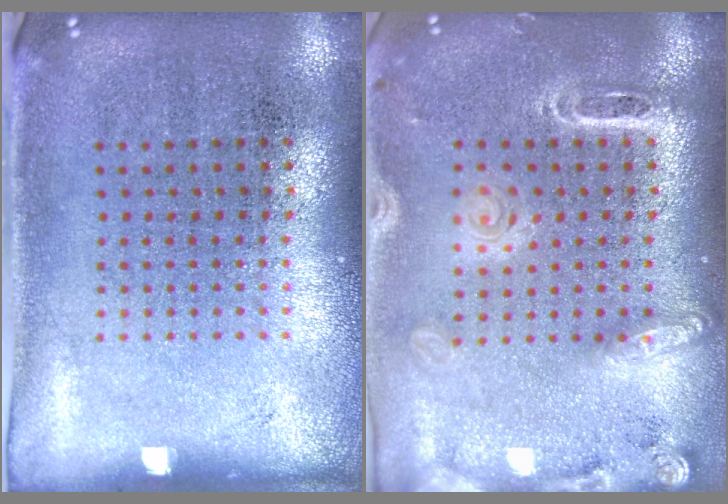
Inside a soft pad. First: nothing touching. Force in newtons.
{"total": 2.1, "press": 1.9, "slide": 0.9}